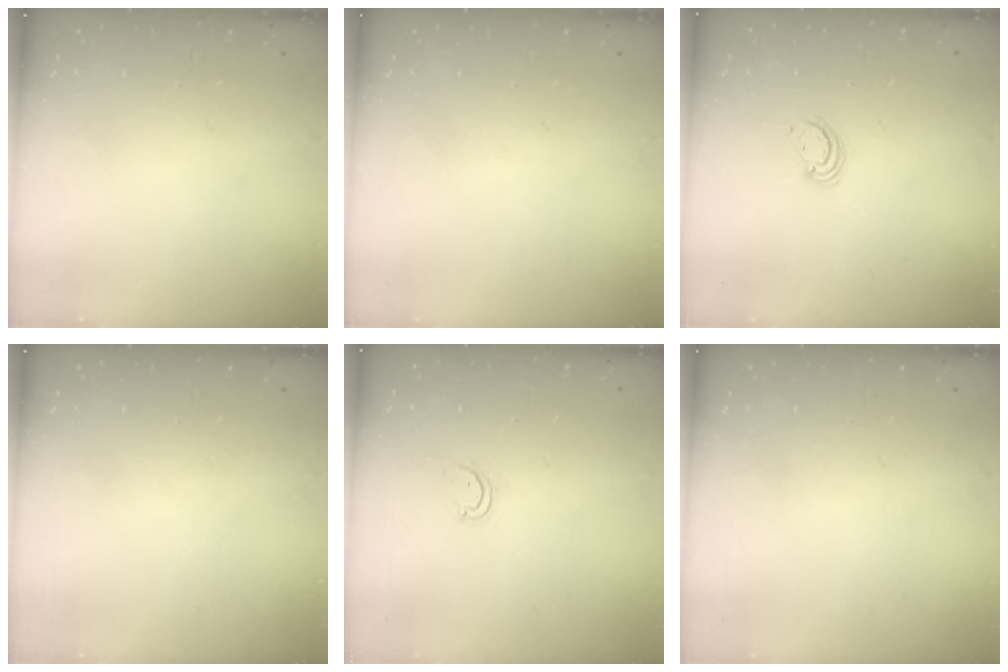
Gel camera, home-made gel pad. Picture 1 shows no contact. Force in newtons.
{"total": 0.0}
{"total": 2.6, "press": 2.6, "slide": 0.3}
{"total": 0.0}
{"total": 2.7, "press": 2.6, "slide": 0.3}
{"total": 0.0}